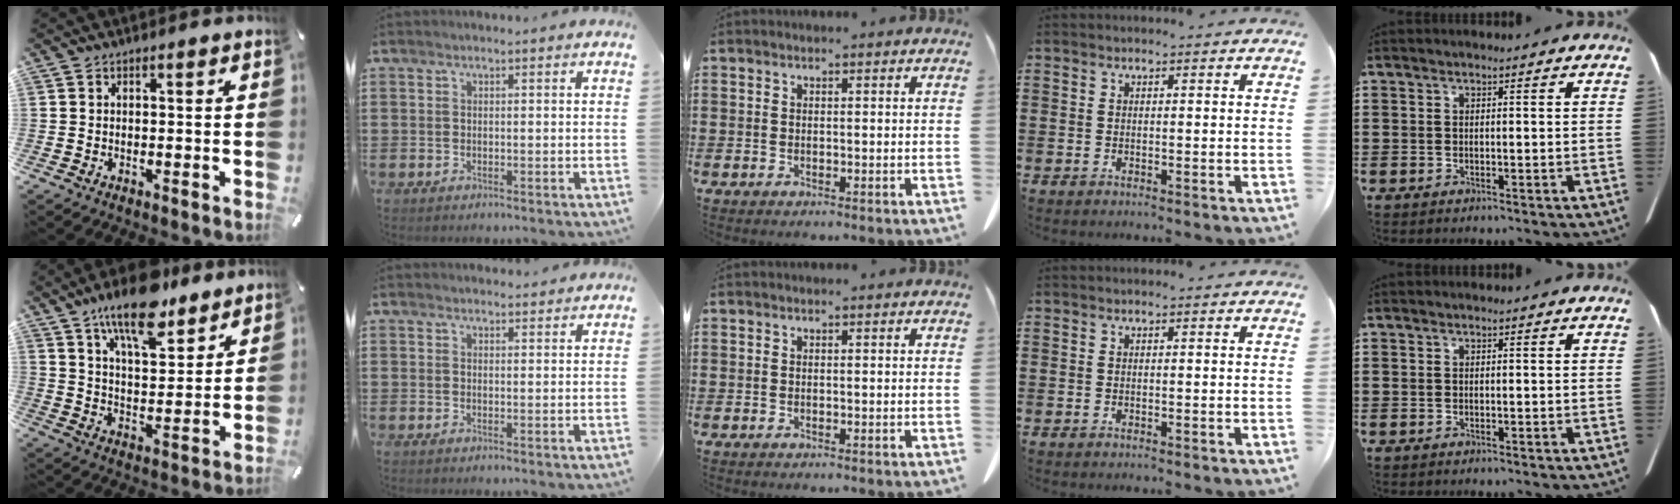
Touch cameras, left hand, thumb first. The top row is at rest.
{"thumb": {"total": 15.7, "force": [11.8, 6.3, 8.3], "torque": [-0.132, -0.067, 0.204]}, "index": {"total": 1.6, "force": [1.6, 0.3, 0.1], "torque": [-0.006, 0.002, 0.031]}}